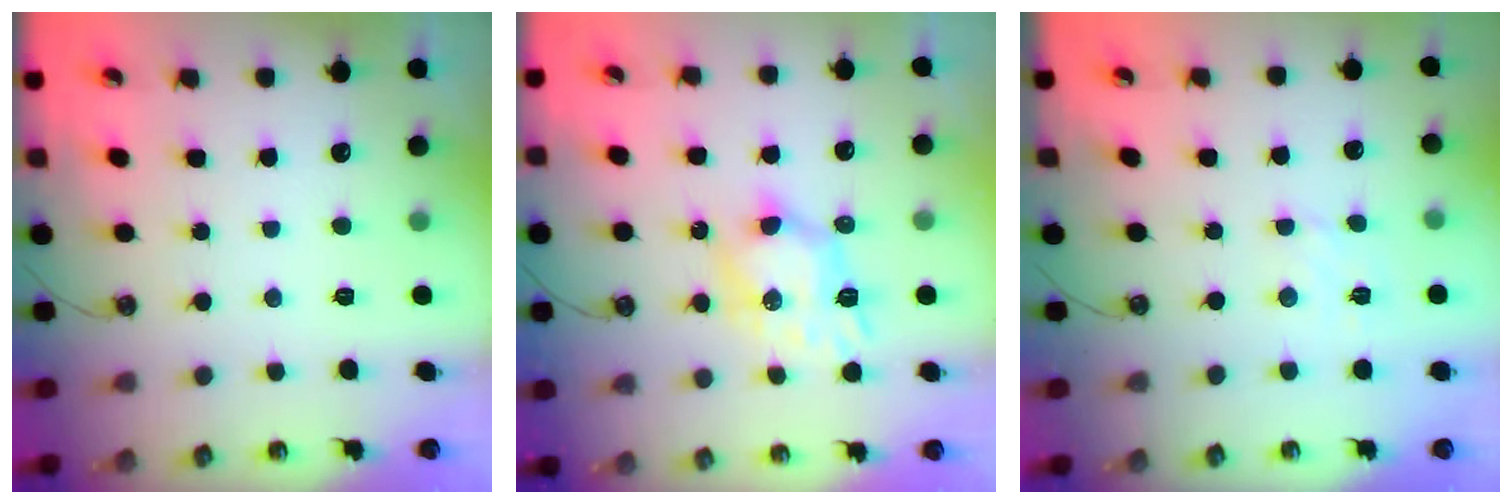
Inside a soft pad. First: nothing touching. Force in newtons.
{"total": 7.2, "press": 7.2, "slide": 0.1}
{"total": 2.8, "press": 2.7, "slide": 0.5}